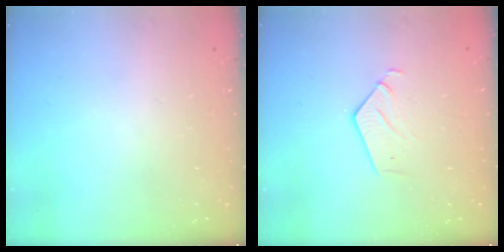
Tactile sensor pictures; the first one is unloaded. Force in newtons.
{"total": 2.9, "press": 2.9, "slide": 0.2}